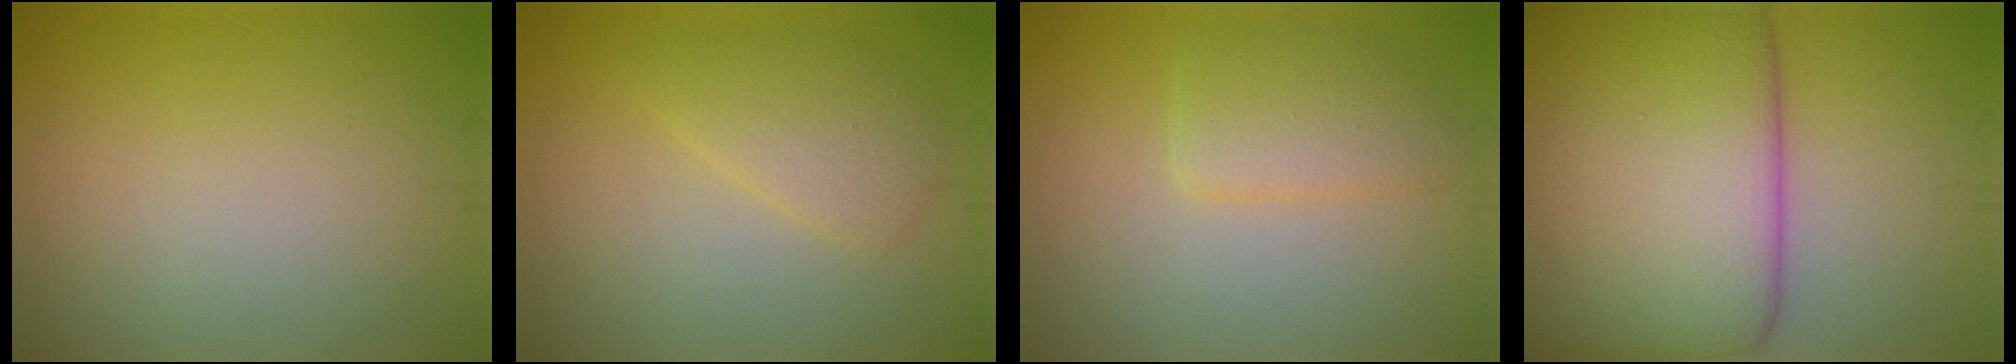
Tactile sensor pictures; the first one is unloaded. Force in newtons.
{"total": 2.7, "press": 2.7, "slide": 0.2}
{"total": 2.9, "press": 2.8, "slide": 0.3}
{"total": 14.5, "press": 14.5, "slide": 0.4}